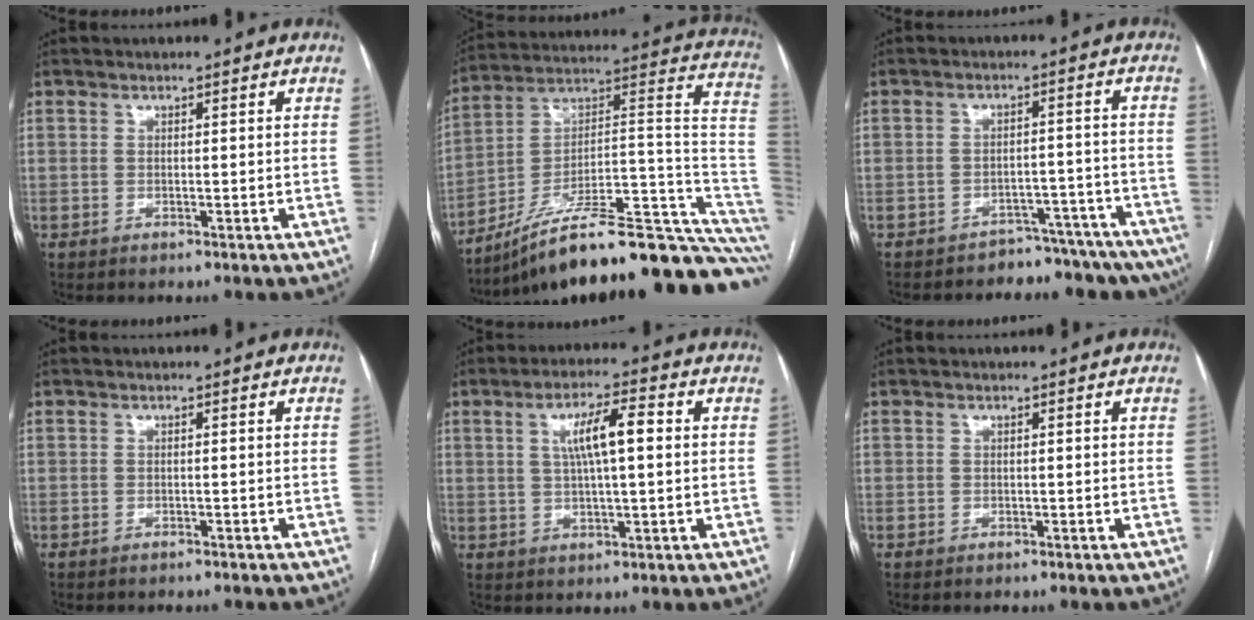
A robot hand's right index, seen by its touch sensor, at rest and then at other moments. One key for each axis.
{"total": 27.7, "fx": -21.6, "fy": 1.3, "fz": 17.3, "tx": -0.136, "ty": 0.056, "tz": -0.328}
{"total": 11.3, "fx": -10.4, "fy": 4.3, "fz": 1.3, "tx": 0.013, "ty": 0.054, "tz": -0.126}
{"total": 2.3, "fx": -2.1, "fy": 0.8, "fz": 0.6, "tx": -0.013, "ty": -0.002, "tz": -0.023}
{"total": 7.2, "fx": 1.4, "fy": 1.3, "fz": 6.9, "tx": -0.124, "ty": 0.016, "tz": 0.027}
{"total": 0.6, "fx": -0.5, "fy": 0.4, "fz": 0.0, "tx": -0.005, "ty": 0.005, "tz": -0.008}